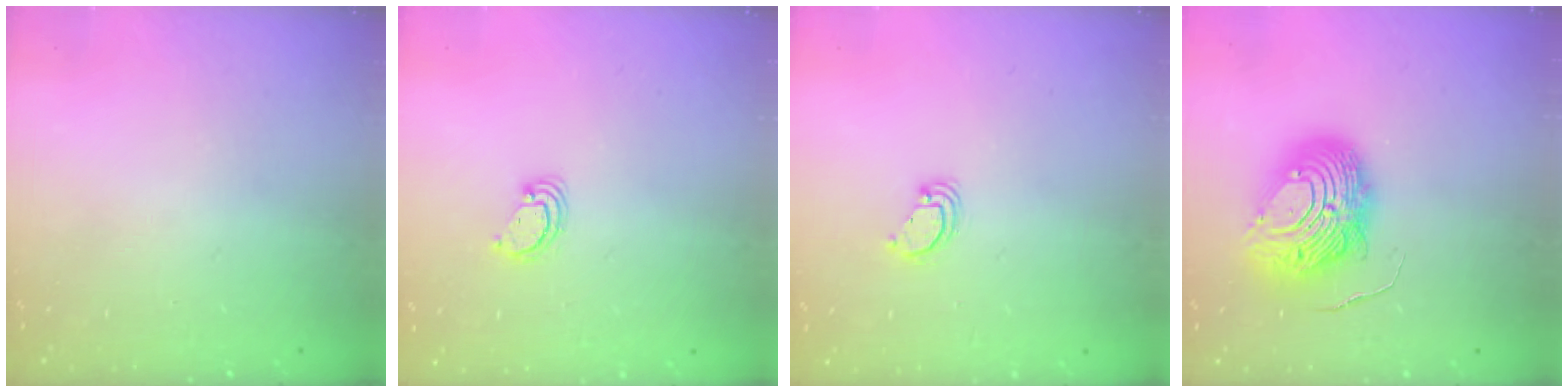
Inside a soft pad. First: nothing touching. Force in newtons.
{"total": 2.6, "press": 2.6, "slide": 0.3}
{"total": 3.2, "press": 3.1, "slide": 0.3}
{"total": 12.2, "press": 12.2, "slide": 1.2}